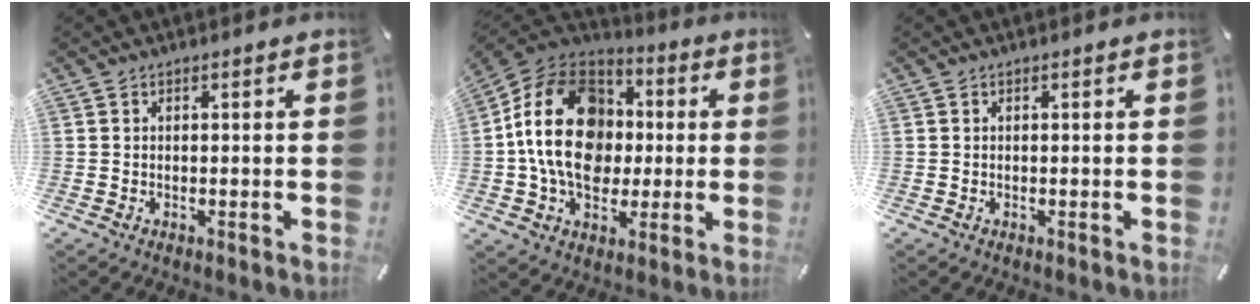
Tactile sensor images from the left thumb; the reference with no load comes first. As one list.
[{"total": 20.9, "force": [0.3, 16.5, 12.8], "torque": [-0.248, 0.012, 0.005]}, {"total": 0.0}]